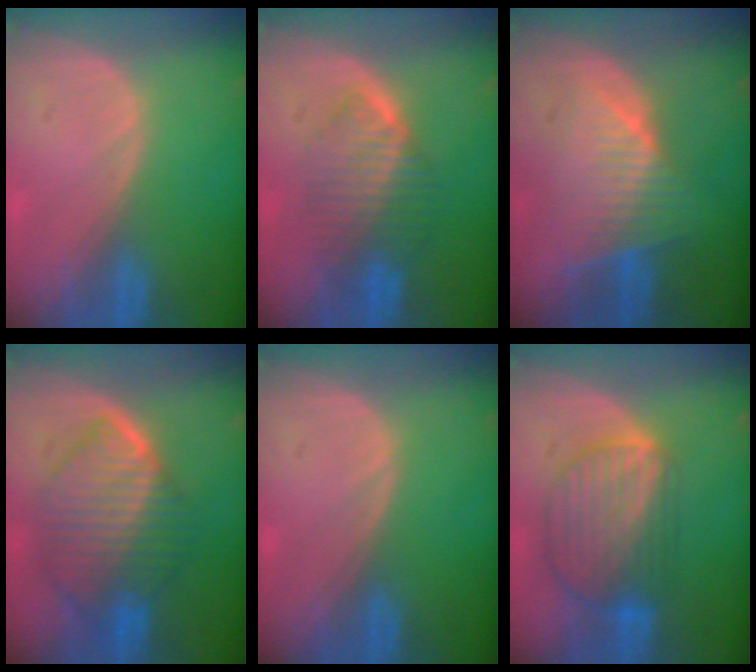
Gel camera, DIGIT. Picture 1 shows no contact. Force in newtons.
{"total": 6.7, "press": 6.7, "slide": 0.3}
{"total": 8.1, "press": 7.1, "slide": 3.9}
{"total": 10.2, "press": 10.1, "slide": 1.1}
{"total": 0.0}
{"total": 9.1, "press": 7.8, "slide": 4.7}